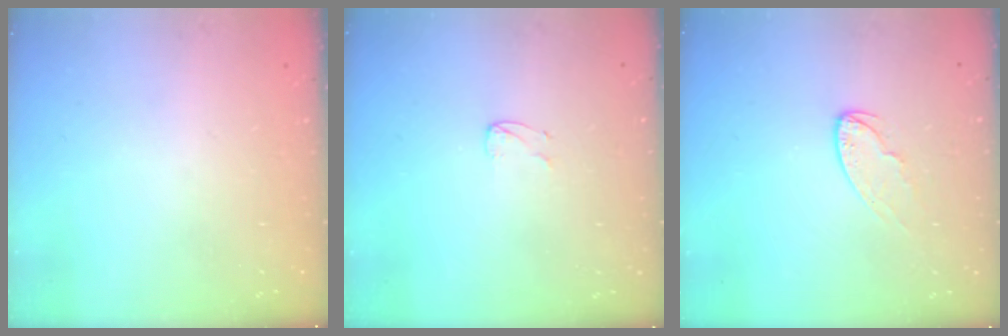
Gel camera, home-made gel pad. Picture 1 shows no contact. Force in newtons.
{"total": 3.1, "press": 3.1, "slide": 0.3}
{"total": 6.3, "press": 6.3, "slide": 0.4}